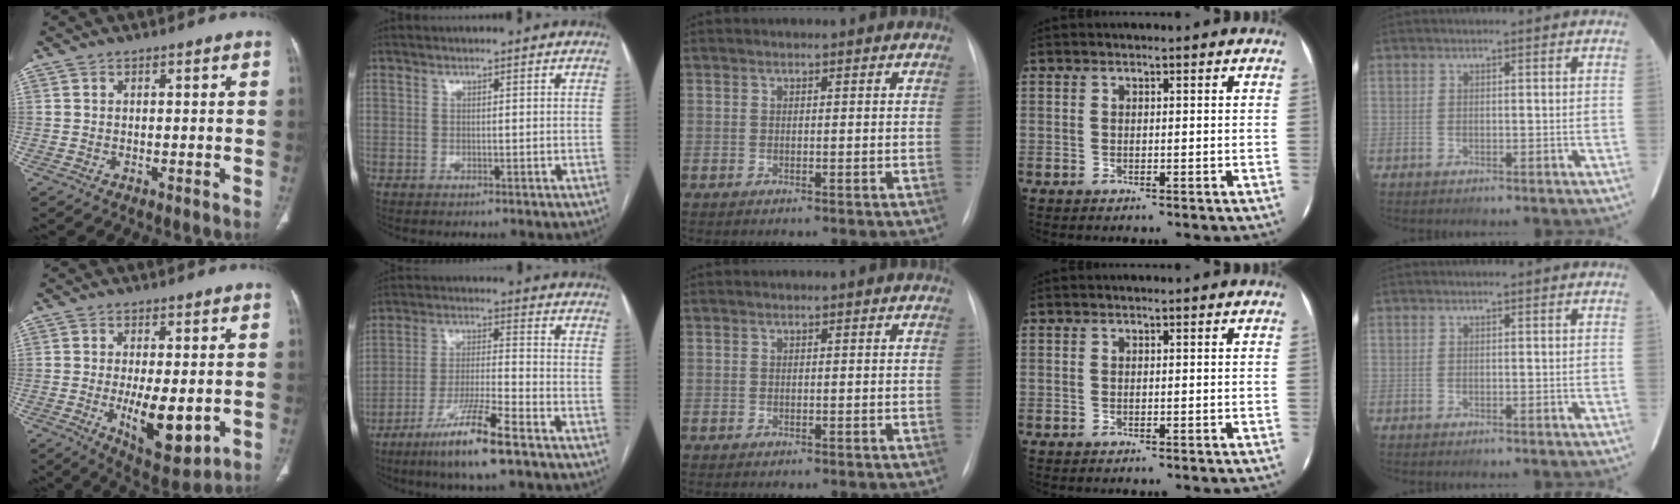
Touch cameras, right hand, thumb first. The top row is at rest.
{"thumb": {"total": 11.2, "force": [-1.8, 4.5, 10.1], "torque": [-0.147, -0.025, -0.017]}, "index": {"total": 11.3, "force": [-7.3, 0.2, 8.7], "torque": [-0.166, -0.025, -0.133]}}